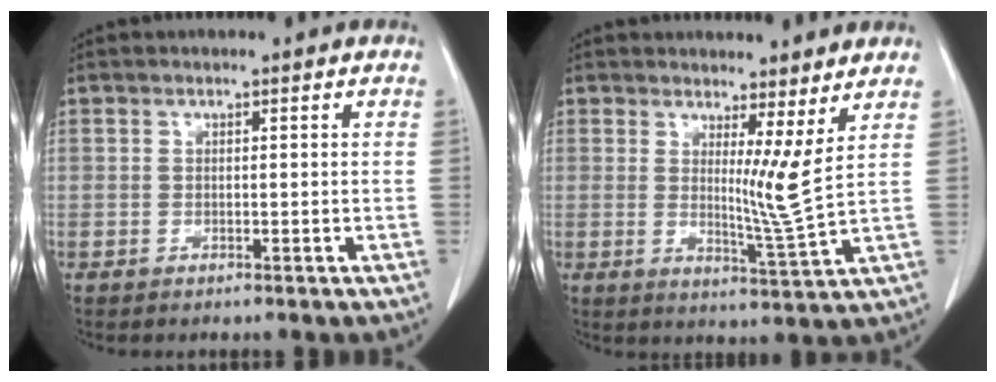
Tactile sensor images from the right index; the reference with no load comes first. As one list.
[{"total": 5.3, "force": [2.2, -0.9, 4.7], "torque": [-0.076, -0.024, 0.041]}]